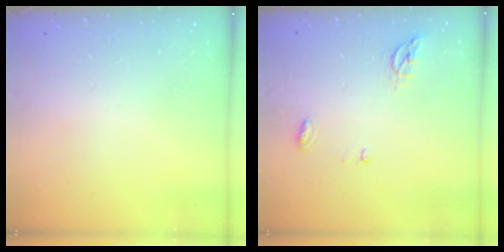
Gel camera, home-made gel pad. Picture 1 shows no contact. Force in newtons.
{"total": 4.9, "press": 4.9, "slide": 0.6}